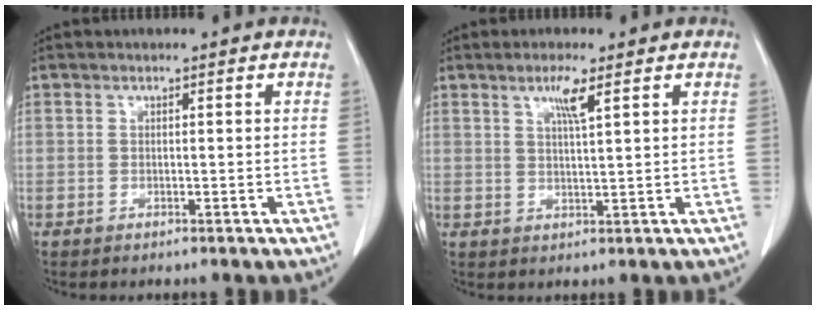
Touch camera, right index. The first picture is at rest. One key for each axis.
{"total": 3.6, "fx": 1.9, "fy": -0.2, "fz": 3.0, "tx": -0.059, "ty": -0.002, "tz": 0.037}